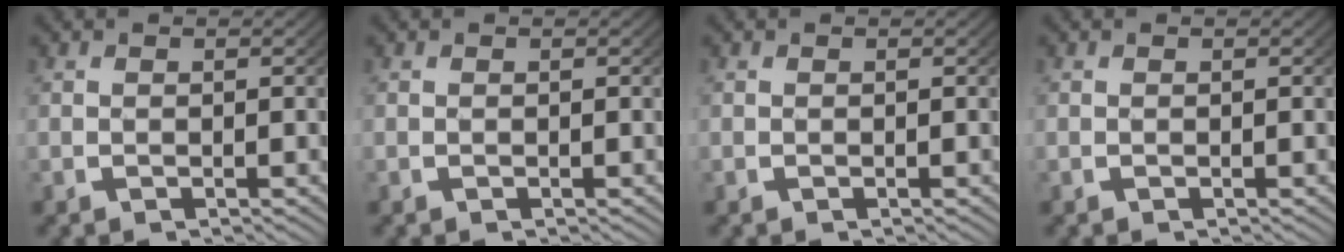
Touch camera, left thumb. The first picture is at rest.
{"total": 0.0}
{"total": 0.0}
{"total": 0.0}